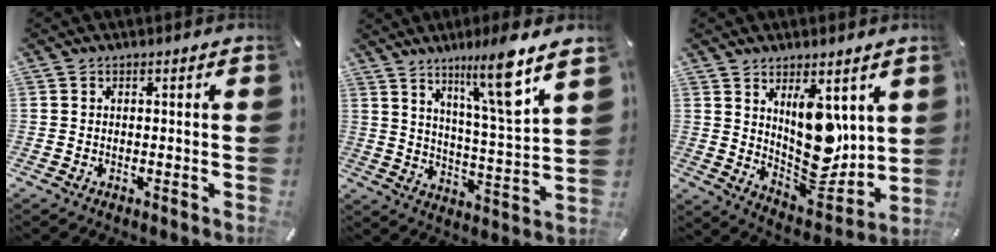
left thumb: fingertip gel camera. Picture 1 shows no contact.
{"total": 14.1, "force": [9.9, 1.4, 10.0], "torque": [-0.161, -0.057, 0.153]}
{"total": 13.2, "force": [4.6, 7.5, 9.7], "torque": [-0.142, -0.052, 0.091]}